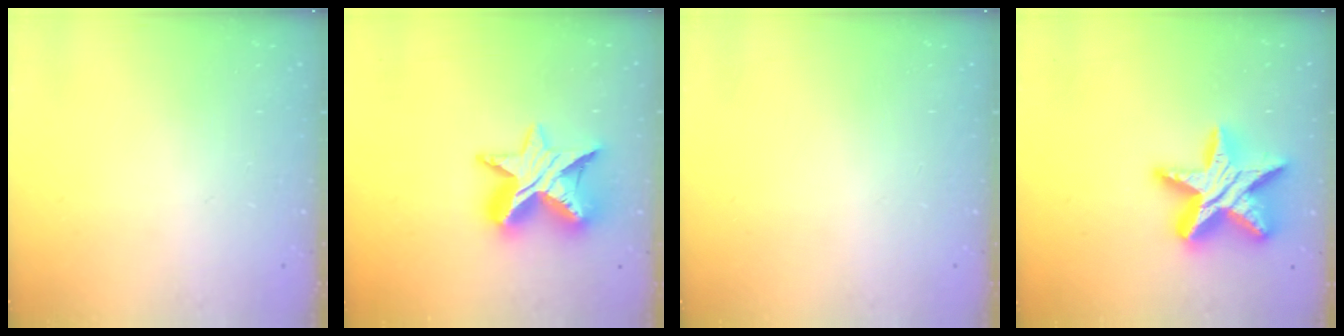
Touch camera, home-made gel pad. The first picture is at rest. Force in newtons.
{"total": 14.0, "press": 13.9, "slide": 1.0}
{"total": 0.0}
{"total": 20.3, "press": 20.2, "slide": 1.8}